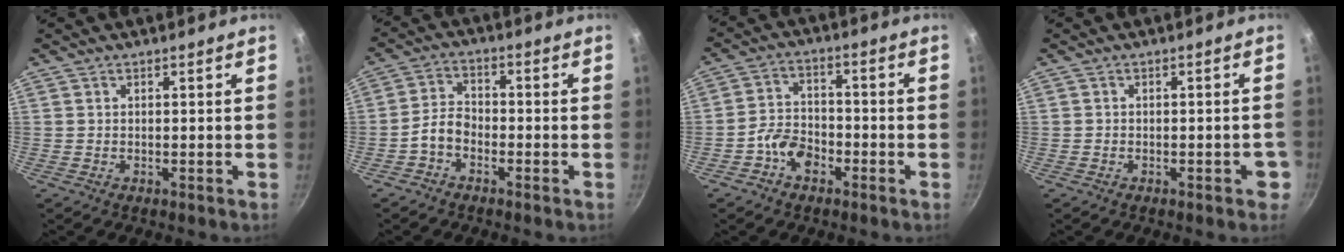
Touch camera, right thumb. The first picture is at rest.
{"total": 4.5, "force": [-2.4, 2.8, 2.6], "torque": [-0.047, 0.034, -0.056]}
{"total": 6.3, "force": [-3.4, 4.1, 3.4], "torque": [-0.045, 0.035, -0.068]}
{"total": 3.0, "force": [-1.4, 1.5, 2.2], "torque": [-0.009, 0.017, -0.015]}